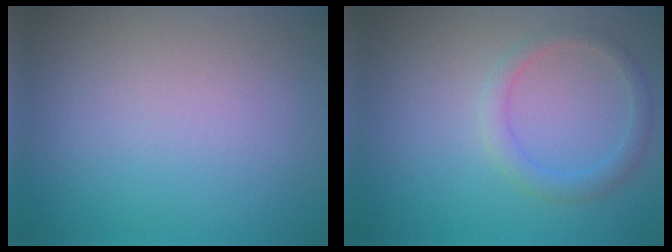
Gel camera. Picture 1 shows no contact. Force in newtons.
{"total": 1.9, "press": 1.9, "slide": 0.1}